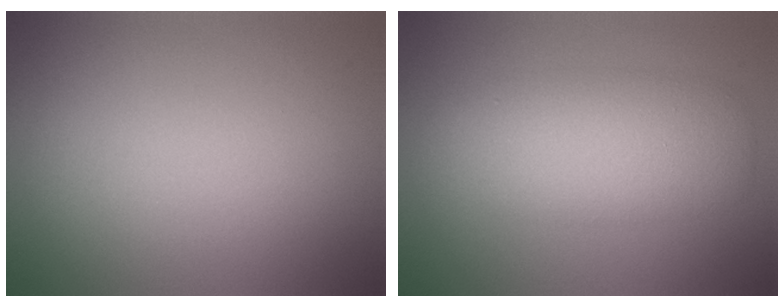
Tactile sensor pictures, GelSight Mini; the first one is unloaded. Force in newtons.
{"total": 5.6, "press": 5.6, "slide": 0.2}